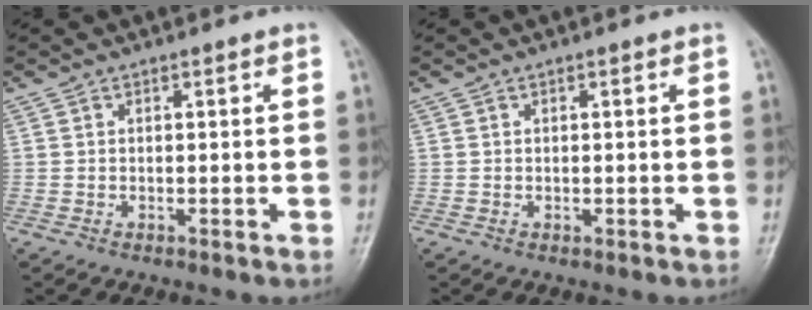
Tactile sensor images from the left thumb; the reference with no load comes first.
{"total": 0.5, "force": [0.1, 0.3, 0.4], "torque": [-0.005, -0.001, 0.003]}